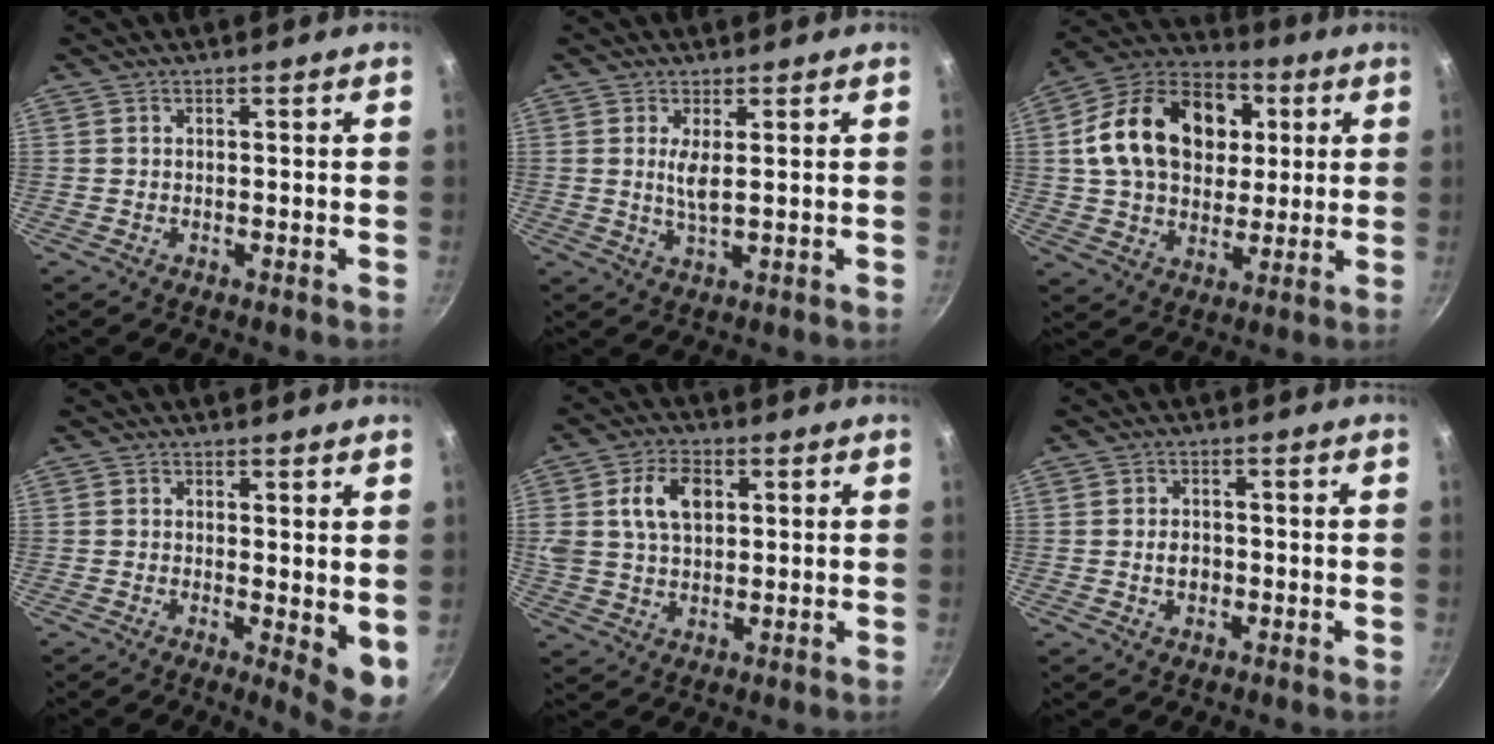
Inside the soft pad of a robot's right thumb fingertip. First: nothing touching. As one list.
[{"total": 3.4, "force": [1.0, 0.8, 3.1], "torque": [-0.064, -0.013, 0.021]}, {"total": 22.1, "force": [4.5, 16.2, 14.4], "torque": [-0.212, 0.017, 0.065]}, {"total": 5.5, "force": [0.8, 2.0, 5.0], "torque": [-0.069, -0.014, 0.011]}, {"total": 9.5, "force": [2.5, 6.3, 6.6], "torque": [-0.106, 0.004, 0.040]}, {"total": 2.6, "force": [-0.5, 2.0, 1.5], "torque": [-0.015, 0.006, -0.011]}]